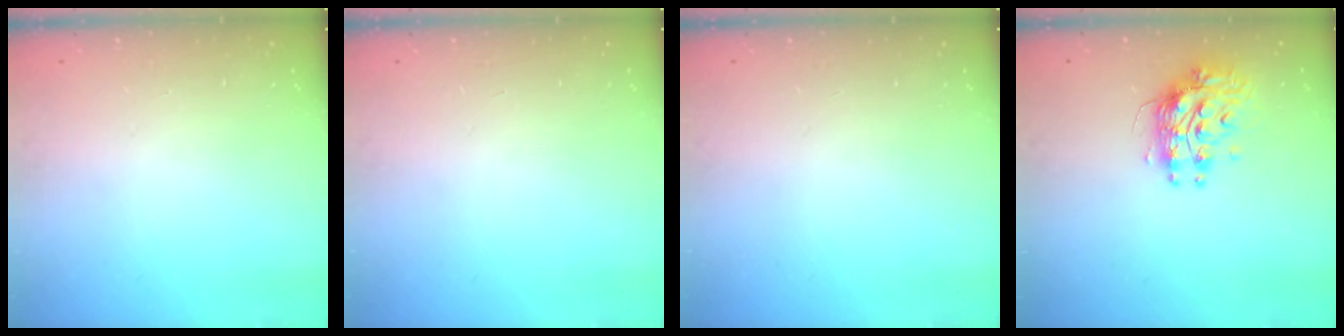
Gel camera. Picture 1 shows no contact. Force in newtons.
{"total": 0.0}
{"total": 0.0}
{"total": 9.0, "press": 8.9, "slide": 0.7}